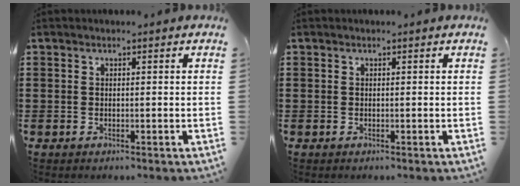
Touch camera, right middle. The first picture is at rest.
{"total": 0.0}